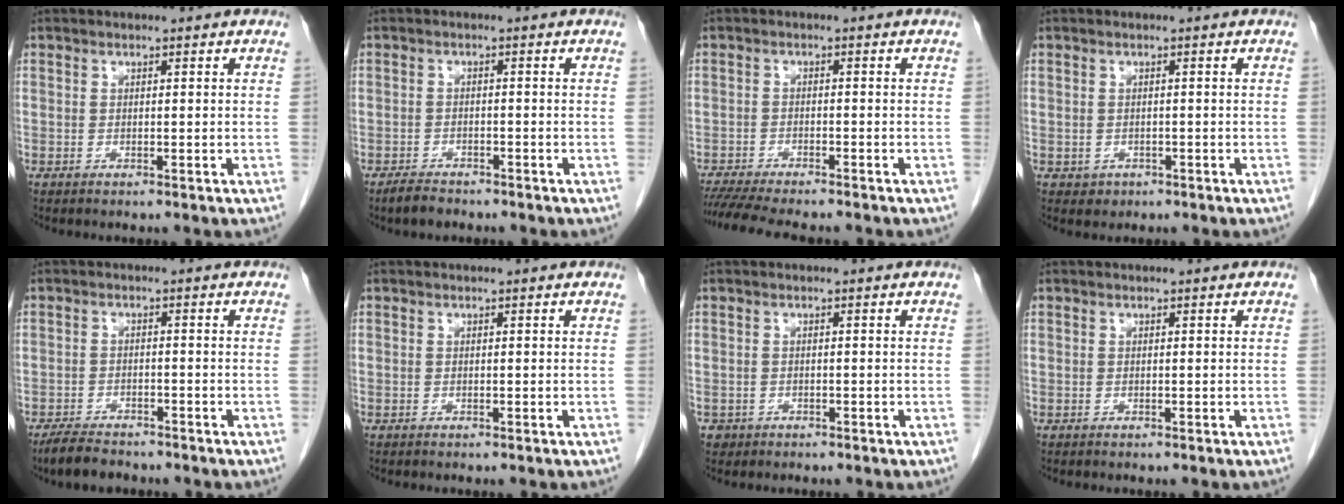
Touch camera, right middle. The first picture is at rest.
{"total": 2.7, "force": [-2.3, 1.0, 0.9], "torque": [-0.023, -0.001, -0.038]}
{"total": 10.5, "force": [-9.3, 1.3, 4.8], "torque": [-0.071, -0.012, -0.141]}
{"total": 1.4, "force": [-0.6, 1.2, 0.2], "torque": [-0.003, 0.004, -0.003]}
{"total": 4.8, "force": [-4.2, 1.5, 1.8], "torque": [-0.036, -0.007, -0.071]}
{"total": 0.0}
{"total": 1.2, "force": [-0.7, 1.0, 0.0], "torque": [-0.007, 0.004, -0.008]}
{"total": 0.0}